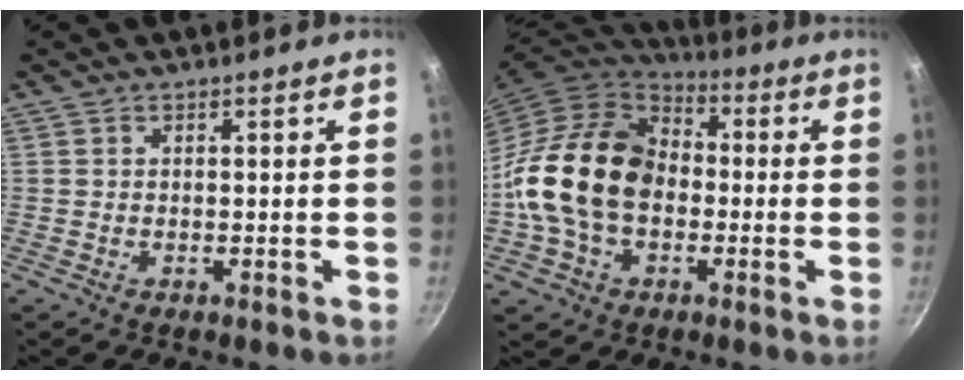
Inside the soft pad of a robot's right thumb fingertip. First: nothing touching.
{"total": 19.6, "force": [-1.6, 14.2, 13.4], "torque": [-0.217, 0.037, -0.039]}